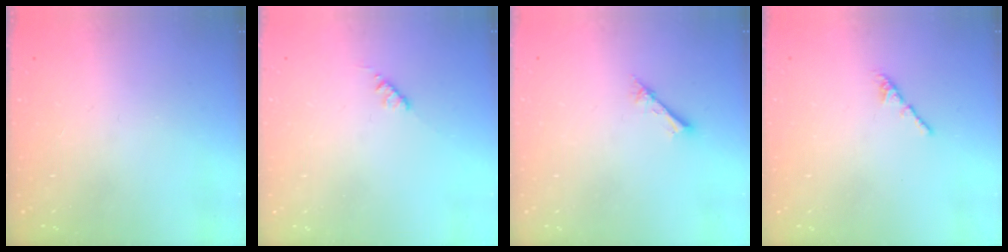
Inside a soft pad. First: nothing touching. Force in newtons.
{"total": 2.8, "press": 2.8, "slide": 0.4}
{"total": 2.1, "press": 2.1, "slide": 0.2}
{"total": 2.4, "press": 2.3, "slide": 0.8}